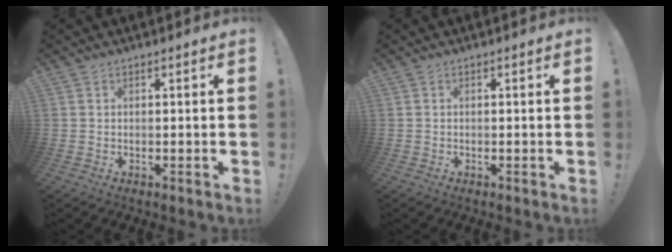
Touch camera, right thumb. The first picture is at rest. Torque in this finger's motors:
{"motor_torque": [0.20, 0.04, -0.07, -0.28, 0.04]}